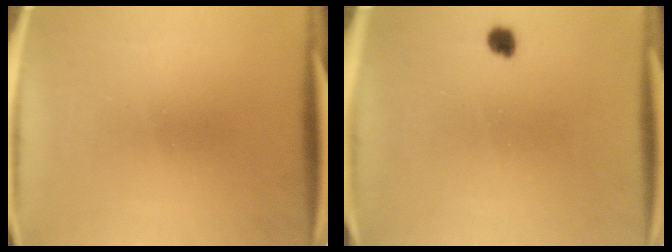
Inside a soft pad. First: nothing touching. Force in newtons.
{"total": 1.8}